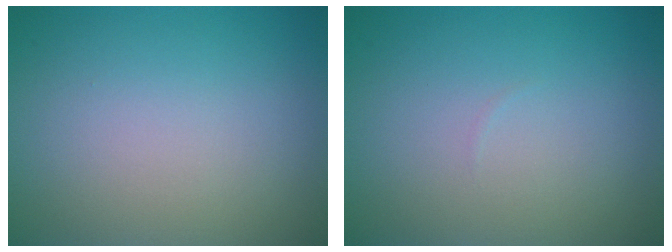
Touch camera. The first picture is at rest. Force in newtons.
{"total": 0.0}